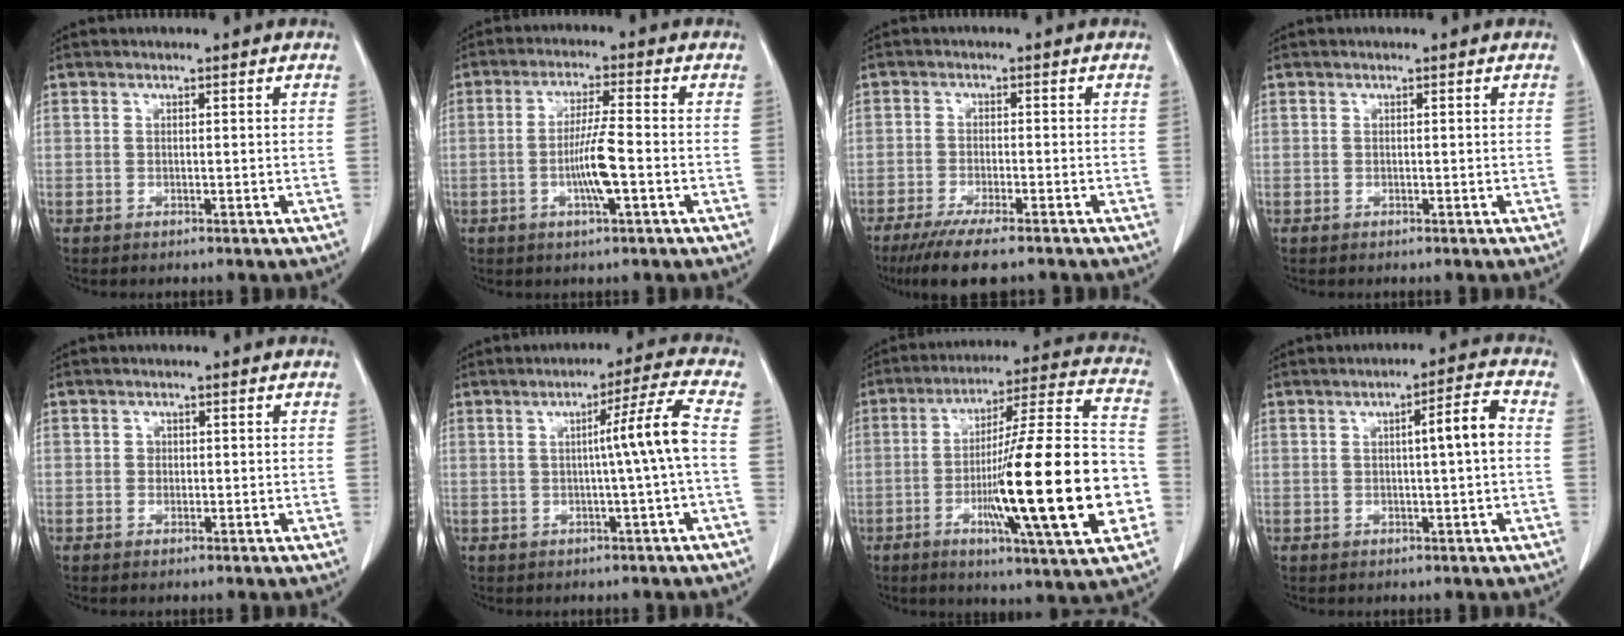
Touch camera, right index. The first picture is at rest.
{"total": 6.4, "force": [-1.6, 0.1, 6.2], "torque": [-0.121, -0.004, -0.030]}
{"total": 8.5, "force": [-6.6, 0.9, 5.3], "torque": [-0.081, -0.019, -0.104]}
{"total": 0.0}
{"total": 0.8, "force": [0.0, 0.8, 0.2], "torque": [0.001, 0.002, 0.000]}
{"total": 6.6, "force": [-0.2, -1.9, 6.3], "torque": [-0.094, 0.008, -0.001]}
{"total": 24.3, "force": [-5.7, 1.2, 23.6], "torque": [-0.337, -0.003, -0.090]}
{"total": 5.2, "force": [0.3, 0.1, 5.2], "torque": [-0.077, 0.009, 0.003]}